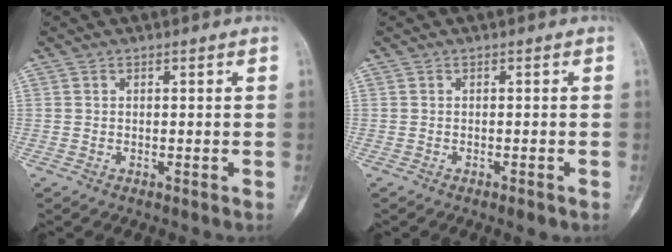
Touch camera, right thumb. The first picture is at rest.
{"total": 1.3, "force": [-0.8, 0.4, 0.9], "torque": [-0.017, 0.000, -0.011]}